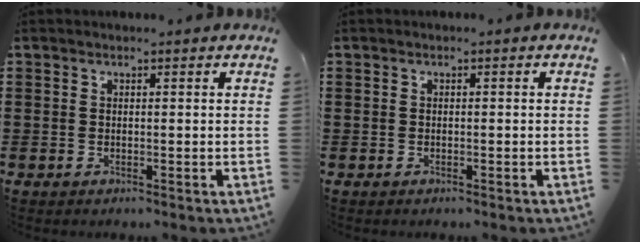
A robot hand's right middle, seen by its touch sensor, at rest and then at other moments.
{"total": 0.0}